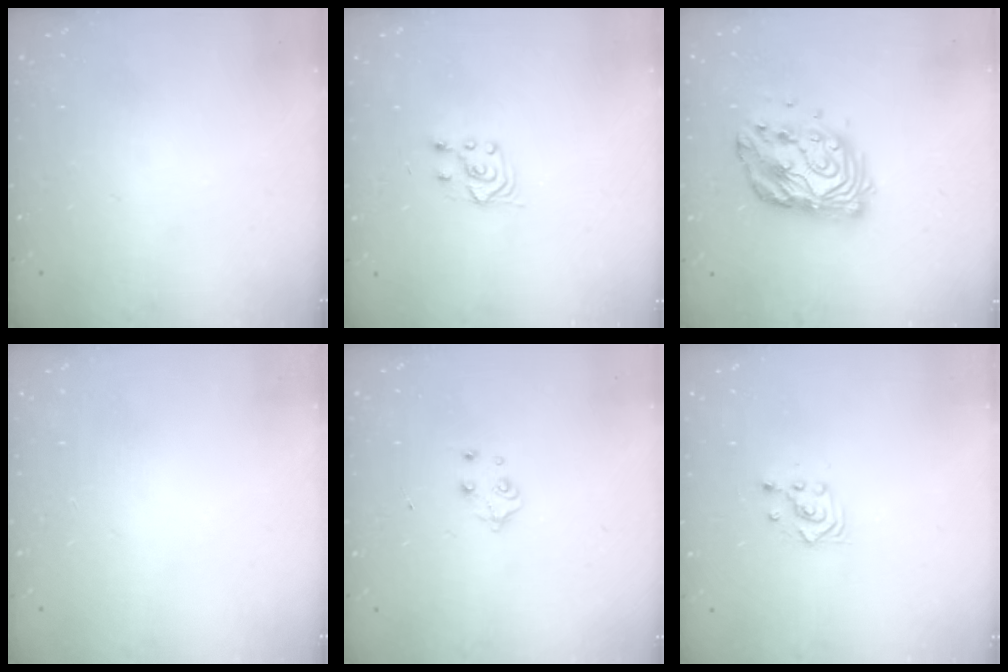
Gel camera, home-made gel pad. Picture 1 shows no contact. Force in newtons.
{"total": 3.9, "press": 3.8, "slide": 0.9}
{"total": 13.0, "press": 13.0, "slide": 0.9}
{"total": 0.0}
{"total": 4.4, "press": 4.4, "slide": 0.7}
{"total": 2.3, "press": 2.3, "slide": 0.2}